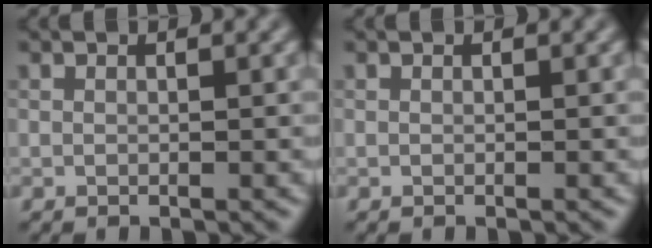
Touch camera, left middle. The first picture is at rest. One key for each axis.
{"total": 0.0}